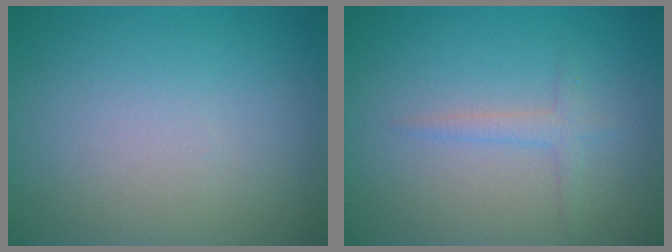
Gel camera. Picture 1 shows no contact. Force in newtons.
{"total": 1.4, "press": 1.4, "slide": 0.1}